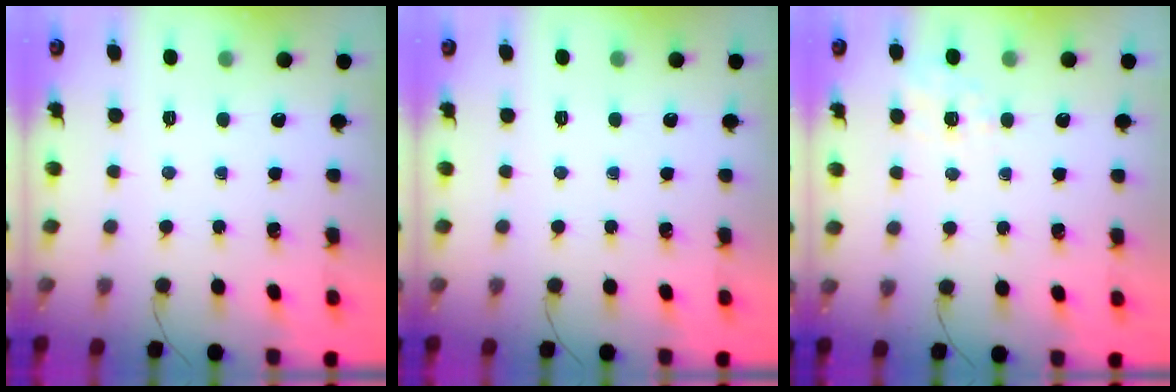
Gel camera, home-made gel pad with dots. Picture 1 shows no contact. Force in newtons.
{"total": 0.0}
{"total": 1.4, "press": 0.4, "slide": 1.4}